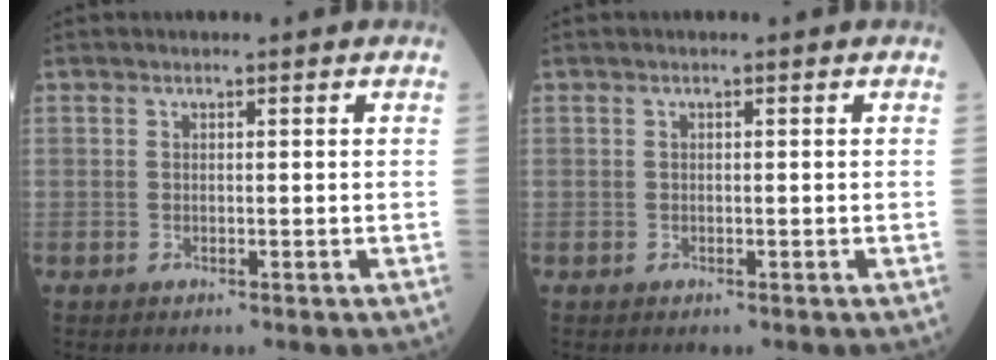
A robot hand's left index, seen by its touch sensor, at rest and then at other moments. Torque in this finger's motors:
{"motor_torque": [0.09, 0.08, 0.01, 0.00]}